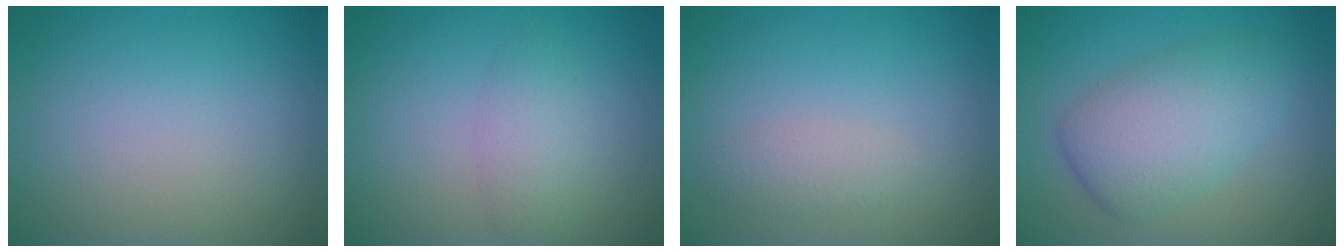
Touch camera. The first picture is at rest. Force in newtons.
{"total": 2.4, "press": 2.4, "slide": 0.0}
{"total": 1.5, "press": 1.5, "slide": 0.1}
{"total": 6.0, "press": 6.0, "slide": 0.1}